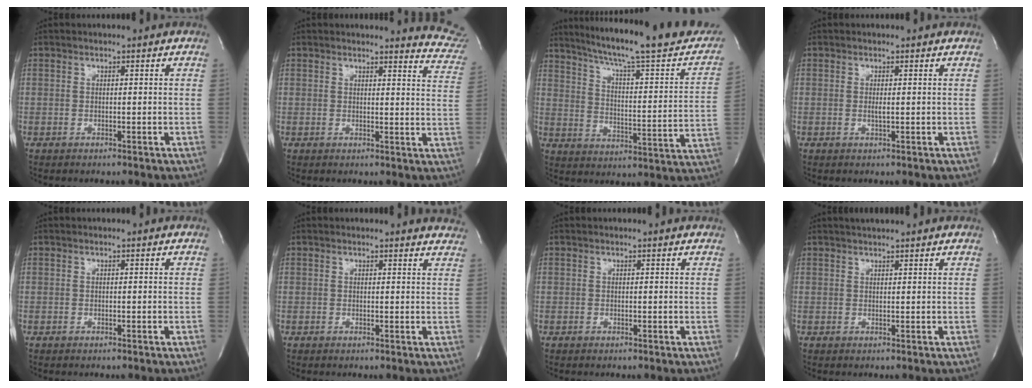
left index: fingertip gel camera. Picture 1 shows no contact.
{"total": 8.7, "force": [8.7, 0.2, 0.1], "torque": [0.017, -0.084, 0.060]}
{"total": 25.5, "force": [21.6, 2.6, 13.3], "torque": [-0.200, -0.035, 0.282]}
{"total": 0.9, "force": [0.1, 0.0, 0.9], "torque": [-0.023, -0.003, 0.001]}
{"total": 0.0}
{"total": 6.4, "force": [6.3, 0.8, 0.5], "torque": [0.011, -0.021, 0.036]}
{"total": 1.1, "force": [1.0, 0.1, 0.1], "torque": [-0.012, 0.001, 0.007]}
{"total": 4.0, "force": [3.6, 0.0, 1.7], "torque": [-0.026, 0.025, 0.049]}